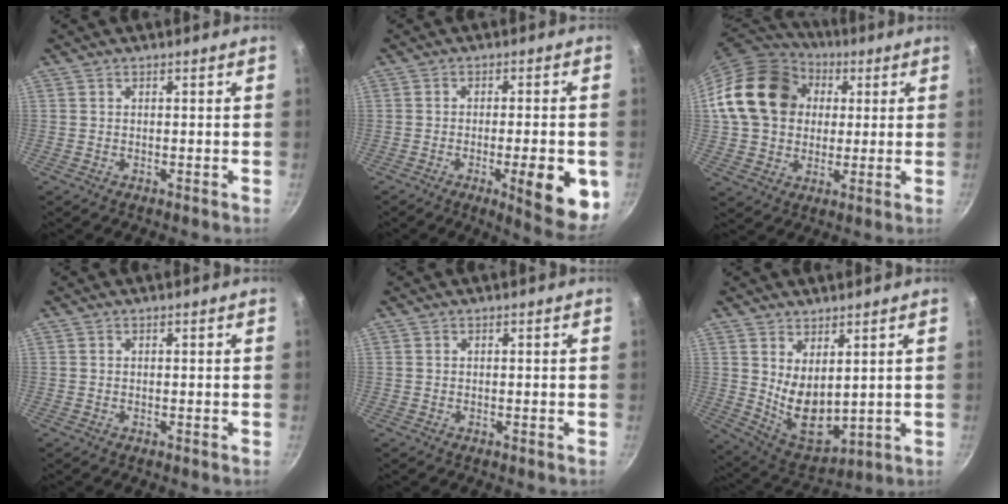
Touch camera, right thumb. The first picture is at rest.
{"total": 12.2, "force": [-3.5, 3.2, 11.2], "torque": [-0.130, 0.003, -0.043]}
{"total": 19.5, "force": [3.9, 15.6, 11.0], "torque": [-0.169, 0.025, 0.063]}
{"total": 0.0}
{"total": 0.0}
{"total": 9.8, "force": [3.1, 5.2, 7.6], "torque": [-0.109, -0.047, 0.080]}